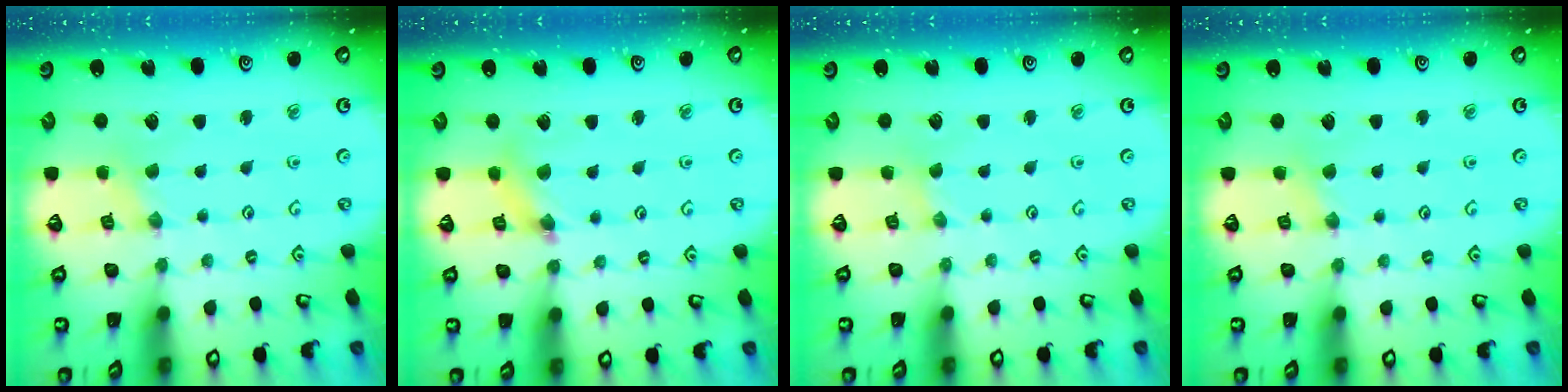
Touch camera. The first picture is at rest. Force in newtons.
{"total": 4.0, "press": 3.9, "slide": 0.5}
{"total": 0.0}
{"total": 2.2, "press": 2.2, "slide": 0.4}